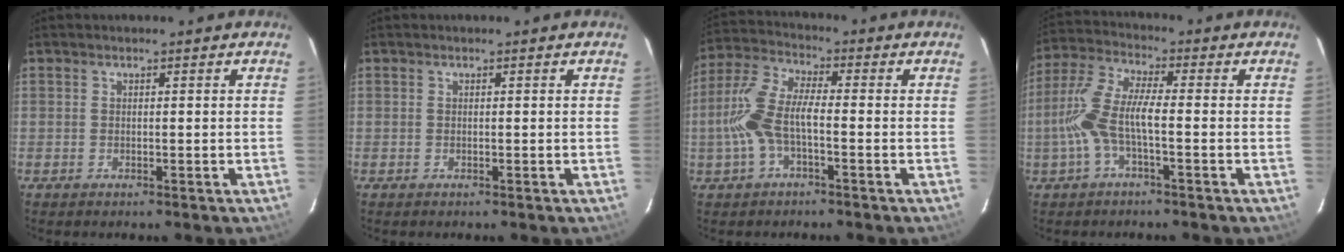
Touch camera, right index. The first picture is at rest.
{"total": 0.0}
{"total": 9.5, "force": [-2.2, 3.5, 8.5], "torque": [-0.197, 0.013, -0.046]}
{"total": 9.0, "force": [-2.2, 2.1, 8.5], "torque": [-0.196, 0.009, -0.042]}